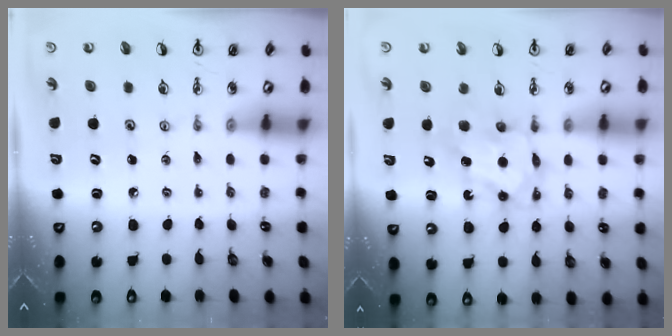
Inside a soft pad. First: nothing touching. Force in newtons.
{"total": 7.0, "press": 6.9, "slide": 0.4}